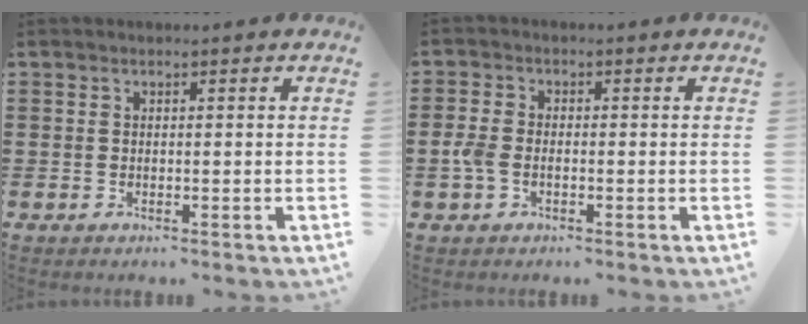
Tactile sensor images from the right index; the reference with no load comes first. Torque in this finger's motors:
{"motor_torque": [-0.09, 0.47, 0.00, 0.05]}